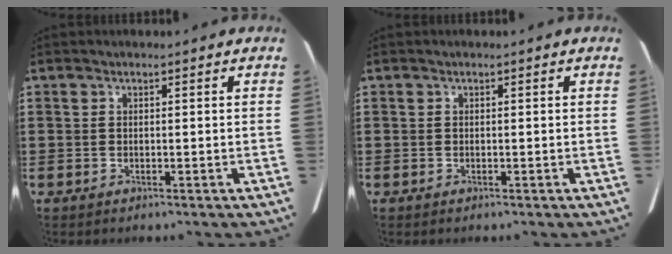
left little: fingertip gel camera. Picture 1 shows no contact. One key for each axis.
{"total": 0.0}